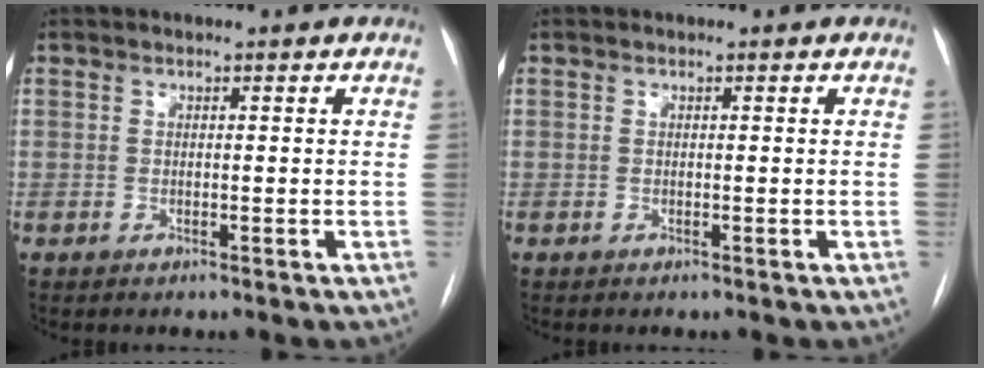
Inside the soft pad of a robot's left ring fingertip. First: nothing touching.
{"total": 0.0}